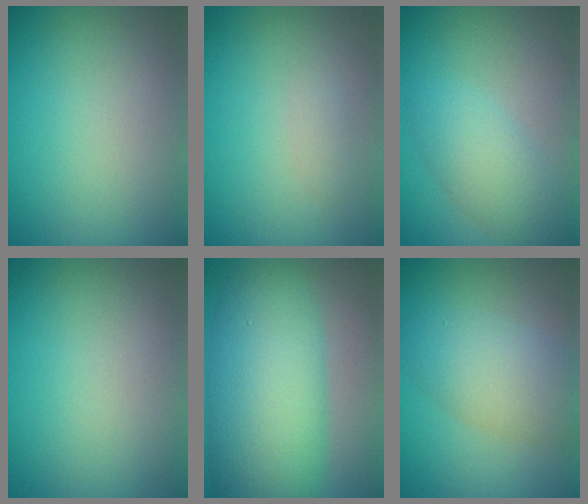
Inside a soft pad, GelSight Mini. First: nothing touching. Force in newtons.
{"total": 0.7, "press": 0.7, "slide": 0.1}
{"total": 3.5, "press": 3.5, "slide": 0.1}
{"total": 0.0}
{"total": 10.2, "press": 10.2, "slide": 0.4}
{"total": 4.8, "press": 4.7, "slide": 0.2}